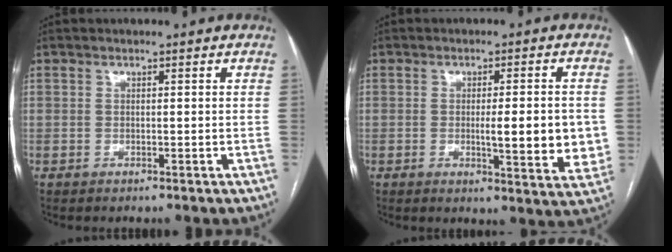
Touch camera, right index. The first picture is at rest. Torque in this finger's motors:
{"motor_torque": [1.14, -0.17, 0.59, 0.11]}